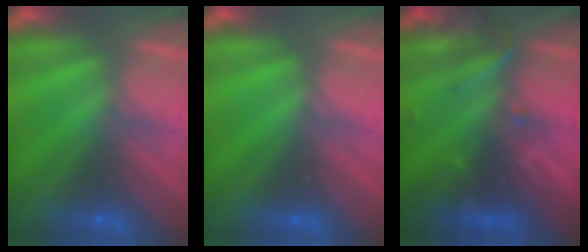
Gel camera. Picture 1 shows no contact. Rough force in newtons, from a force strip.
{"total": 0.0}
{"total": 2.7}